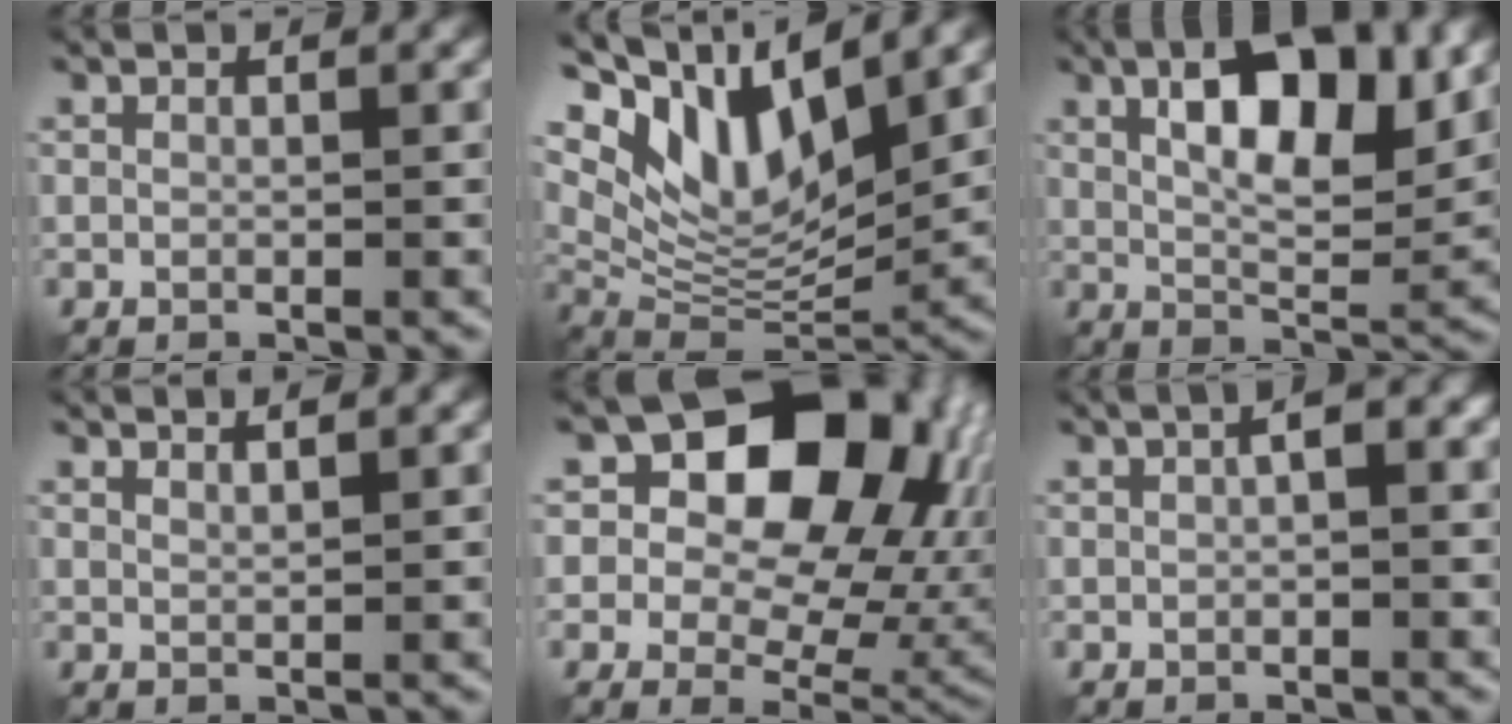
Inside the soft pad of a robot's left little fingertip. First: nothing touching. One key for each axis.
{"total": 9.9, "fx": 5.3, "fy": 4.2, "fz": 7.2, "tx": -0.131, "ty": -0.002, "tz": 0.101}
{"total": 8.6, "fx": 2.5, "fy": 3.5, "fz": 7.4, "tx": -0.112, "ty": 0.004, "tz": 0.035}
{"total": 1.3, "fx": 1.2, "fy": 0.2, "fz": 0.6, "tx": -0.002, "ty": 0.003, "tz": 0.012}
{"total": 15.0, "fx": 4.7, "fy": 10.3, "fz": 9.8, "tx": -0.116, "ty": 0.025, "tz": 0.065}
{"total": 4.1, "fx": 0.9, "fy": 2.0, "fz": 3.4, "tx": -0.044, "ty": 0.017, "tz": 0.002}